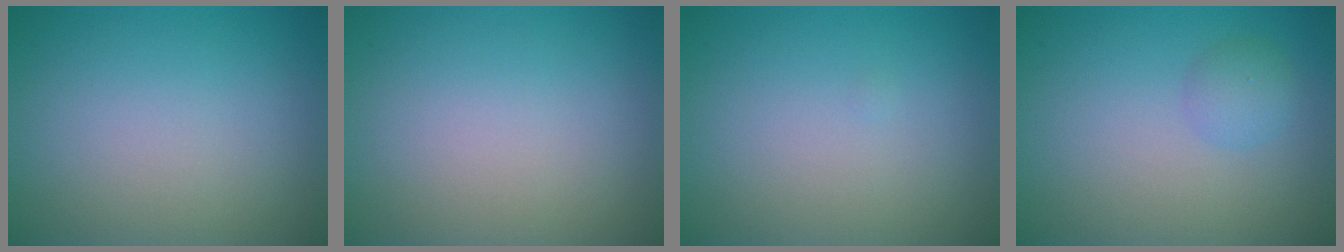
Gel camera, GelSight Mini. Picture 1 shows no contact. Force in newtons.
{"total": 0.0}
{"total": 0.0}
{"total": 1.6, "press": 1.6, "slide": 0.1}